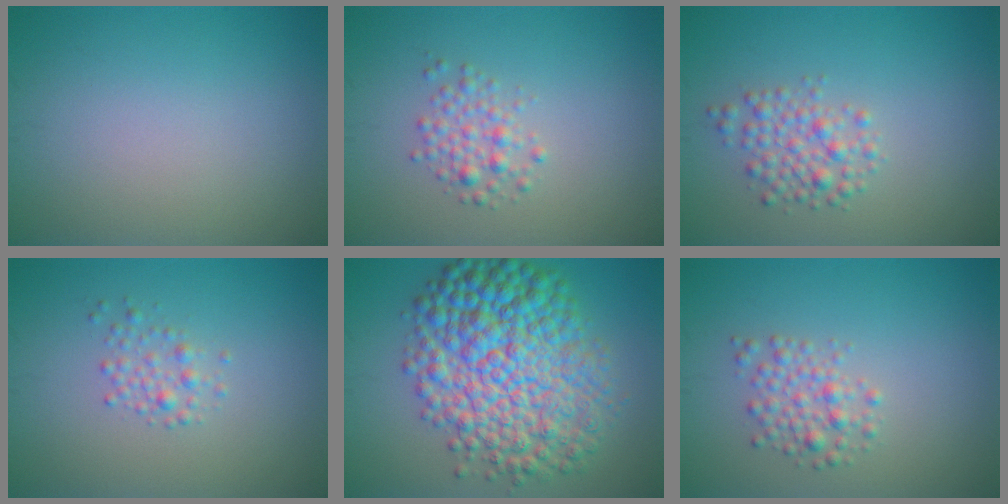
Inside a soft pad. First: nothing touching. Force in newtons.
{"total": 2.1, "press": 2.1, "slide": 0.1}
{"total": 2.7, "press": 2.7, "slide": 0.1}
{"total": 2.2, "press": 2.2, "slide": 0.1}
{"total": 11.5, "press": 11.5, "slide": 0.0}
{"total": 2.3, "press": 2.3, "slide": 0.1}